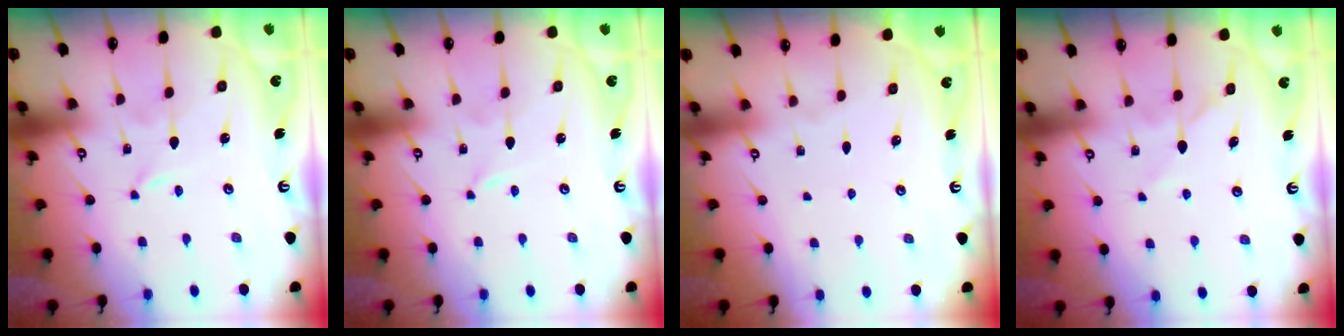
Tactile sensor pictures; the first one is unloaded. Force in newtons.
{"total": 0.0}
{"total": 0.0}
{"total": 5.3, "press": 5.3, "slide": 0.4}